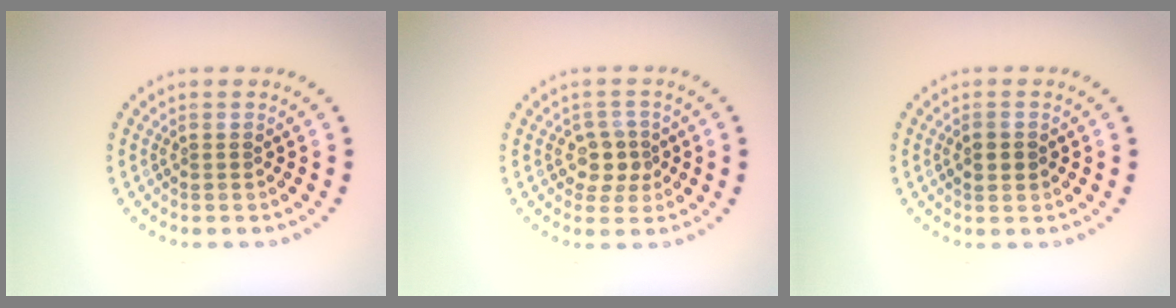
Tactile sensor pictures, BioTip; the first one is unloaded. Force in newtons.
{"total": 2.4, "press": 2.2, "slide": 1.1}
{"total": 1.2, "press": 1.2, "slide": 0.2}